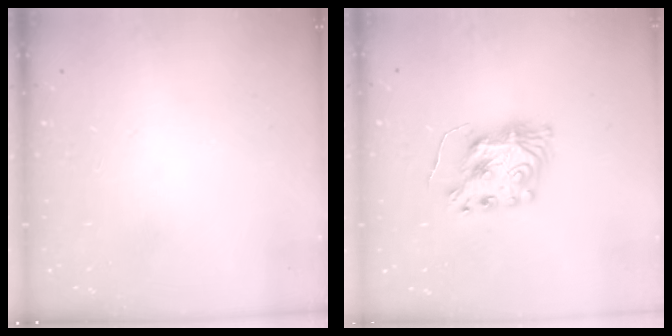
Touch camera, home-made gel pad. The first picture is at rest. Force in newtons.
{"total": 8.6, "press": 8.6, "slide": 0.5}